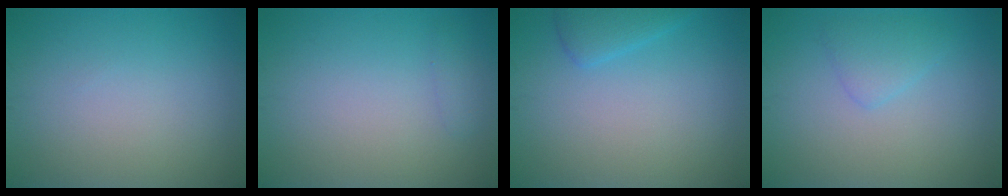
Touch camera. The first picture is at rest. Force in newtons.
{"total": 0.8, "press": 0.8, "slide": 0.0}
{"total": 2.0, "press": 2.0, "slide": 0.2}
{"total": 1.8, "press": 1.8, "slide": 0.2}